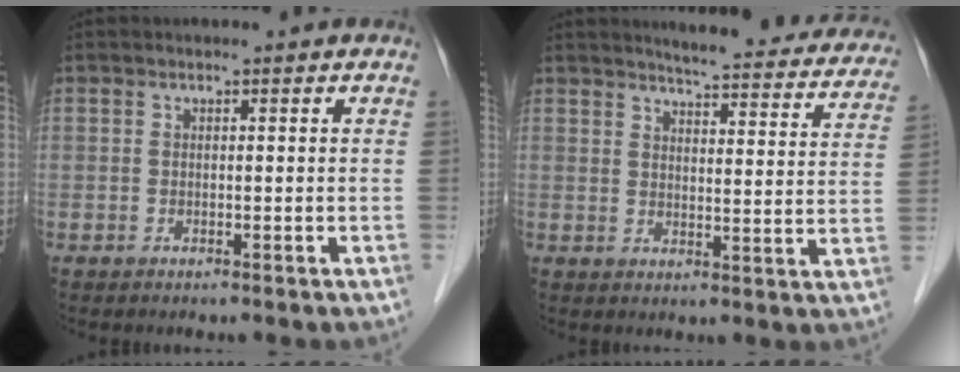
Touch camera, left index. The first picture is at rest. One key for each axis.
{"total": 19.9, "fx": 18.3, "fy": 3.4, "fz": 7.2, "tx": -0.073, "ty": -0.040, "tz": 0.202}